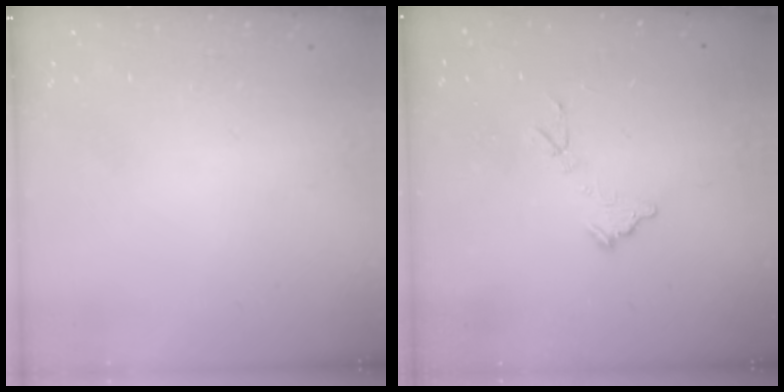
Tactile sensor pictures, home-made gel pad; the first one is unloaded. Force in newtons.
{"total": 7.8, "press": 7.8, "slide": 0.5}